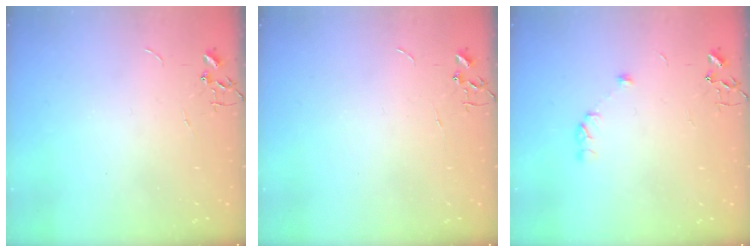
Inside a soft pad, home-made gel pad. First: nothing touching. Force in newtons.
{"total": 0.0}
{"total": 5.4, "press": 5.3, "slide": 0.7}